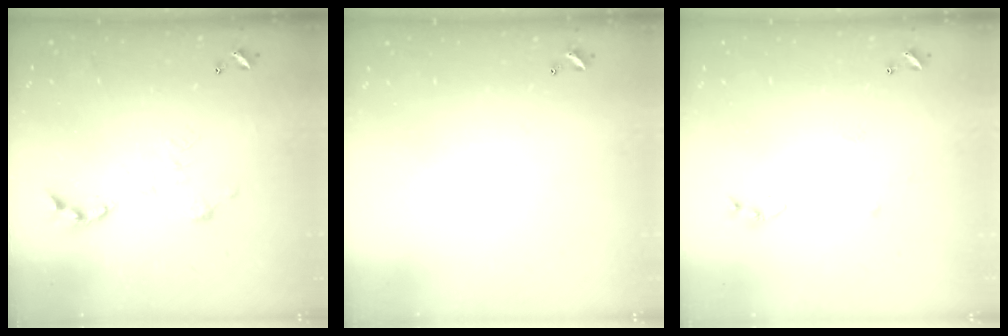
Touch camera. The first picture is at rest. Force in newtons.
{"total": 0.0}
{"total": 7.8, "press": 7.7, "slide": 0.8}